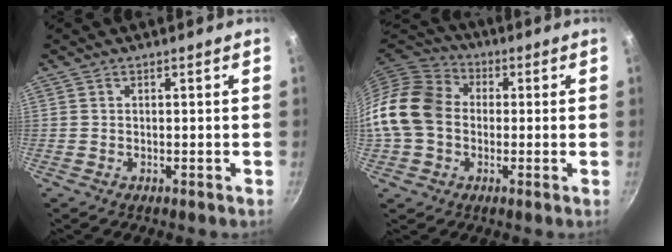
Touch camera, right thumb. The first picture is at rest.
{"total": 14.4, "force": [-0.3, 11.5, 8.7], "torque": [-0.145, 0.029, -0.021]}